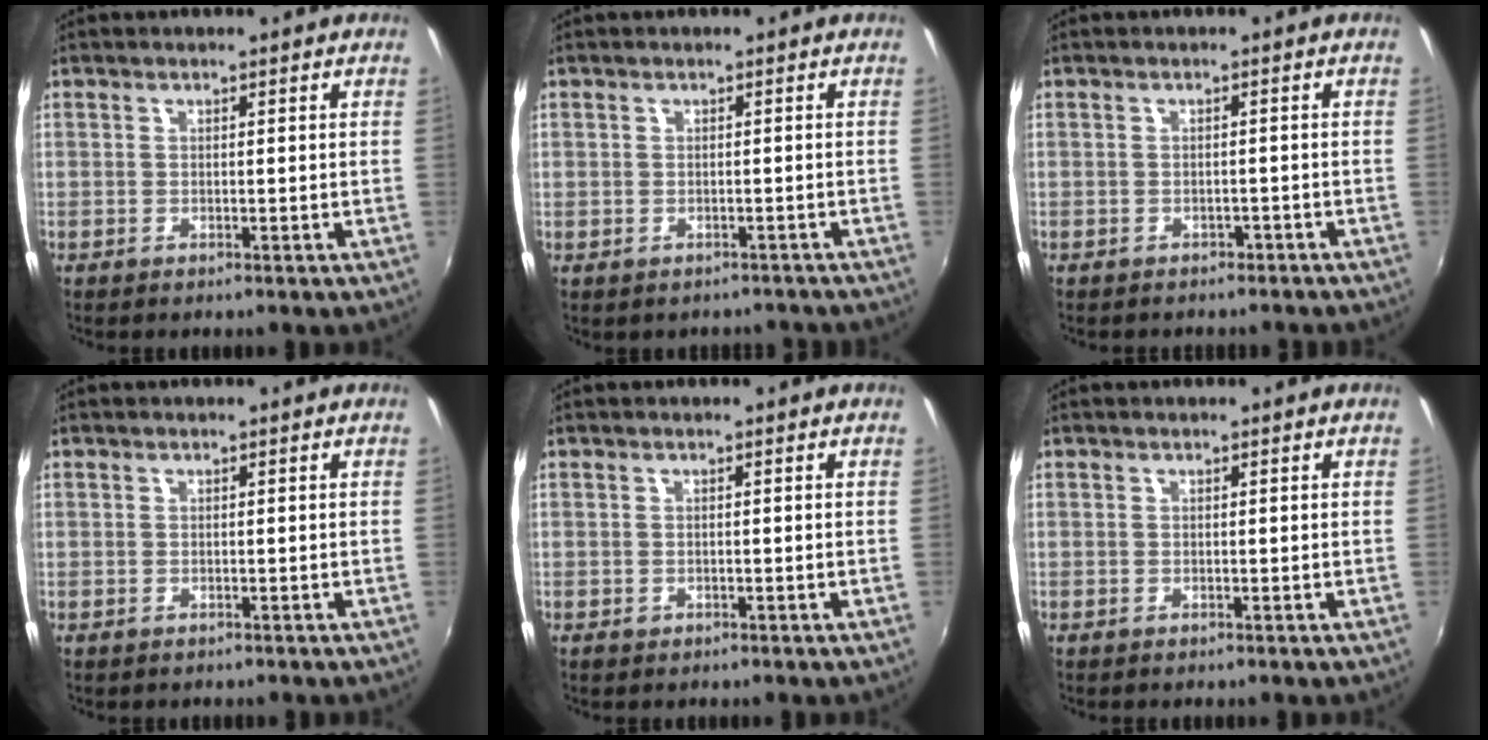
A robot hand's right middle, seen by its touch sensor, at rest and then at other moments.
{"total": 3.3, "force": [-1.7, 2.8, 0.1], "torque": [0.009, 0.022, -0.016]}
{"total": 3.5, "force": [-2.9, 1.7, 0.9], "torque": [-0.015, -0.006, -0.034]}
{"total": 0.7, "force": [-0.3, 0.6, 0.0], "torque": [-0.001, -0.002, -0.004]}
{"total": 0.8, "force": [-0.4, 0.6, 0.2], "torque": [-0.003, -0.003, -0.005]}
{"total": 0.0}